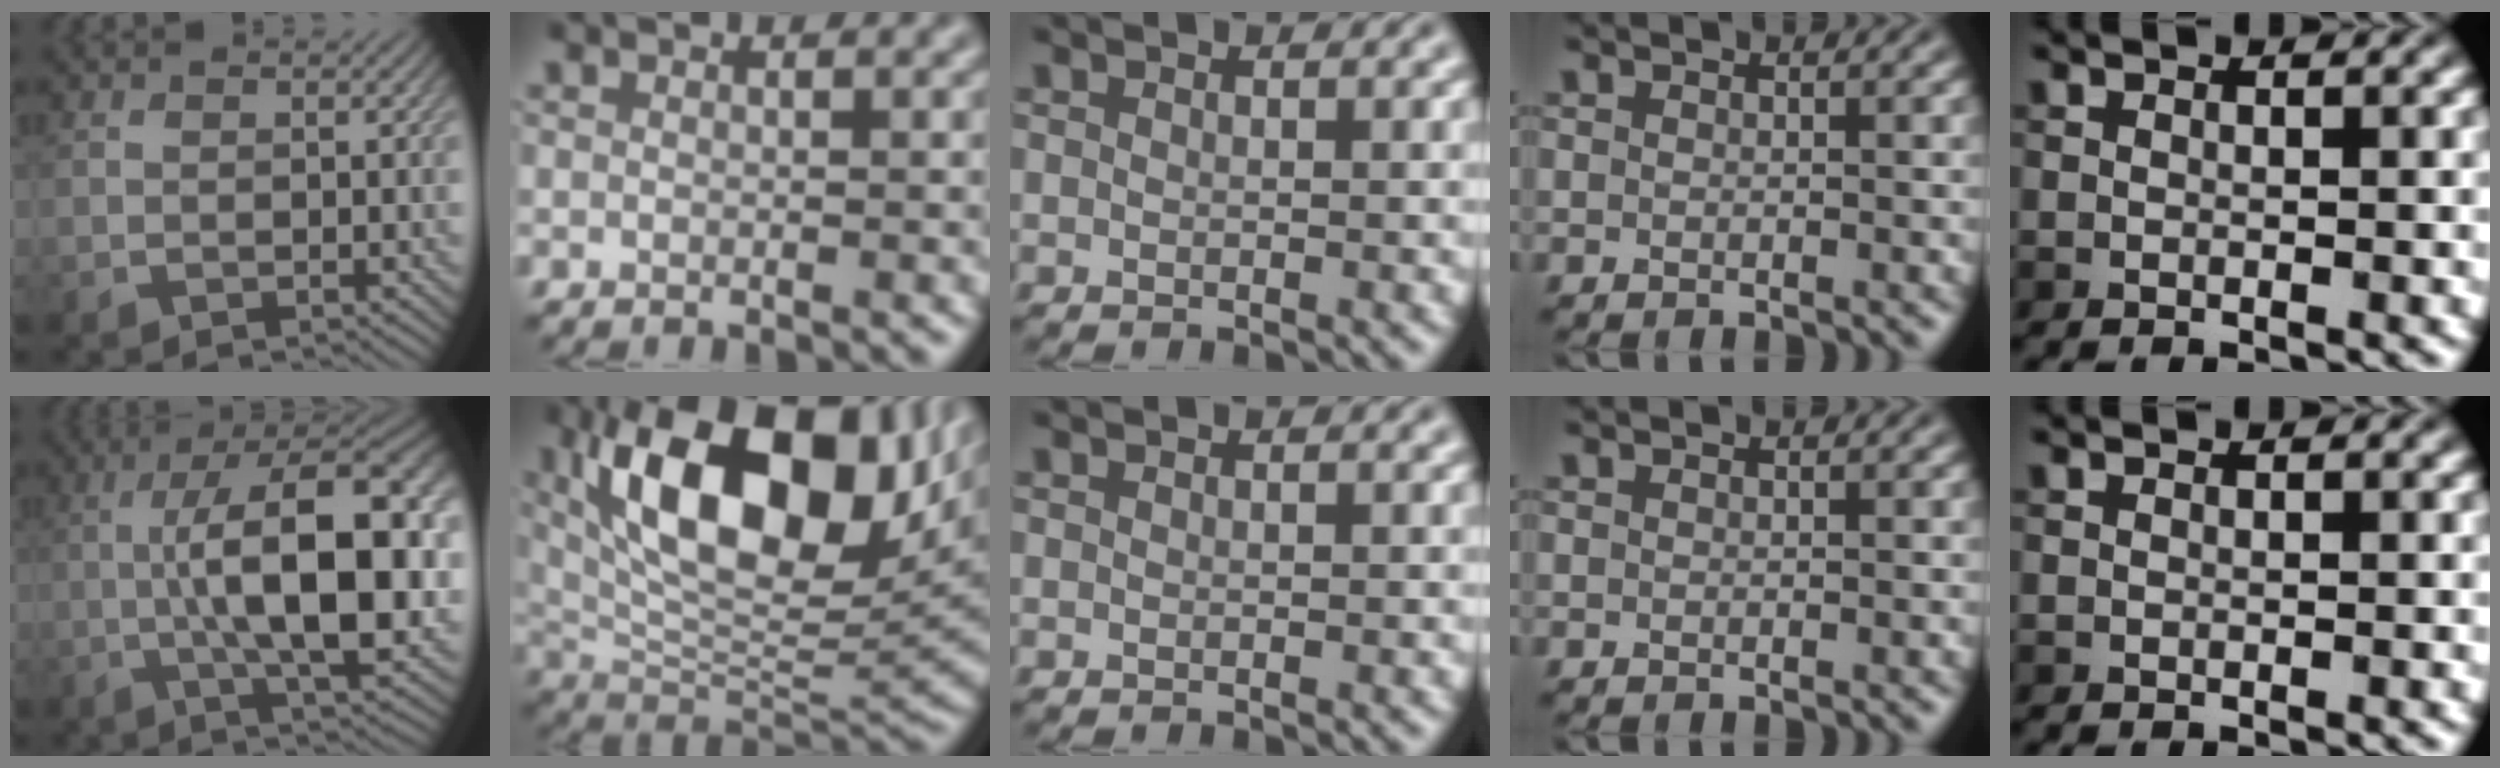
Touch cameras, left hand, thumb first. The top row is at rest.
{"thumb": {"total": 15.7, "force": [-0.4, 5.7, 14.6], "torque": [-0.232, 0.006, -0.005]}, "index": {"total": 15.7, "force": [5.1, 7.5, 12.9], "torque": [-0.209, 0.005, 0.087]}}